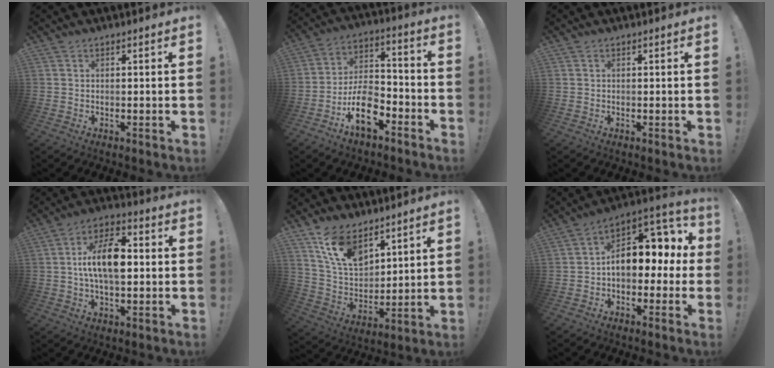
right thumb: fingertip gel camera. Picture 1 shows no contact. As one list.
[{"total": 15.3, "force": [-7.9, 10.3, 8.1], "torque": [-0.128, 0.055, -0.130]}, {"total": 0.0}, {"total": 13.6, "force": [0.4, 7.2, 11.5], "torque": [-0.197, 0.011, 0.006]}, {"total": 13.8, "force": [9.4, 7.4, 6.8], "torque": [-0.133, -0.049, 0.181]}, {"total": 13.2, "force": [1.8, 9.1, 9.4], "torque": [-0.113, -0.011, 0.031]}]